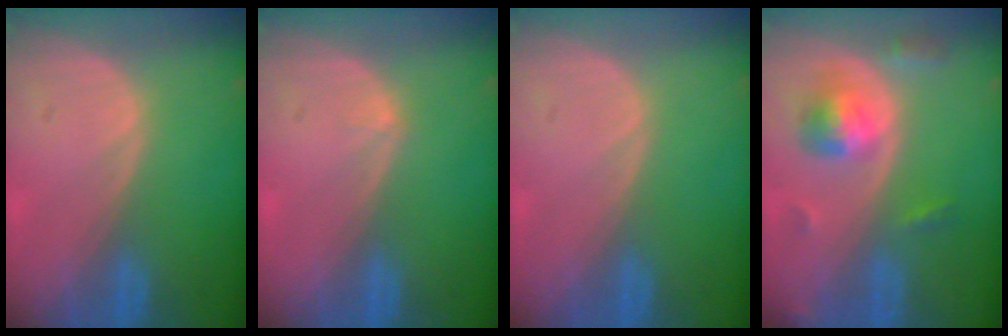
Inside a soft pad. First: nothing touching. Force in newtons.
{"total": 0.6, "press": 0.4, "slide": 0.5}
{"total": 0.0}
{"total": 5.6, "press": 5.2, "slide": 2.0}